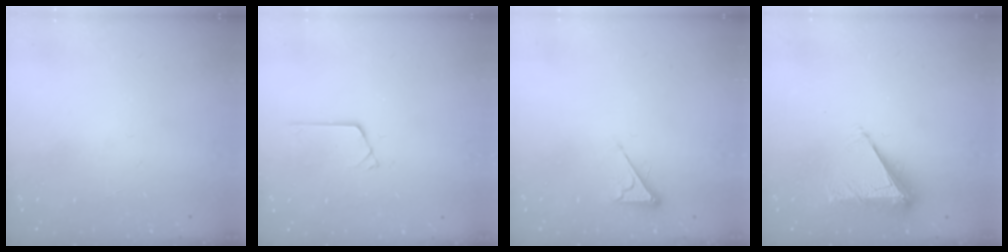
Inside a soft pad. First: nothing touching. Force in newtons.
{"total": 4.2, "press": 4.2, "slide": 0.3}
{"total": 3.0, "press": 2.9, "slide": 0.4}
{"total": 8.4, "press": 8.4, "slide": 1.1}